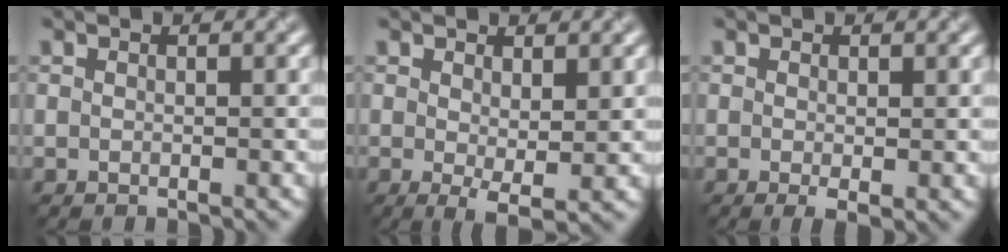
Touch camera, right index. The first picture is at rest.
{"total": 2.5, "force": [0.3, 0.7, 2.4], "torque": [-0.041, -0.011, 0.010]}
{"total": 1.3, "force": [-0.2, 0.3, 1.3], "torque": [-0.020, -0.007, -0.002]}